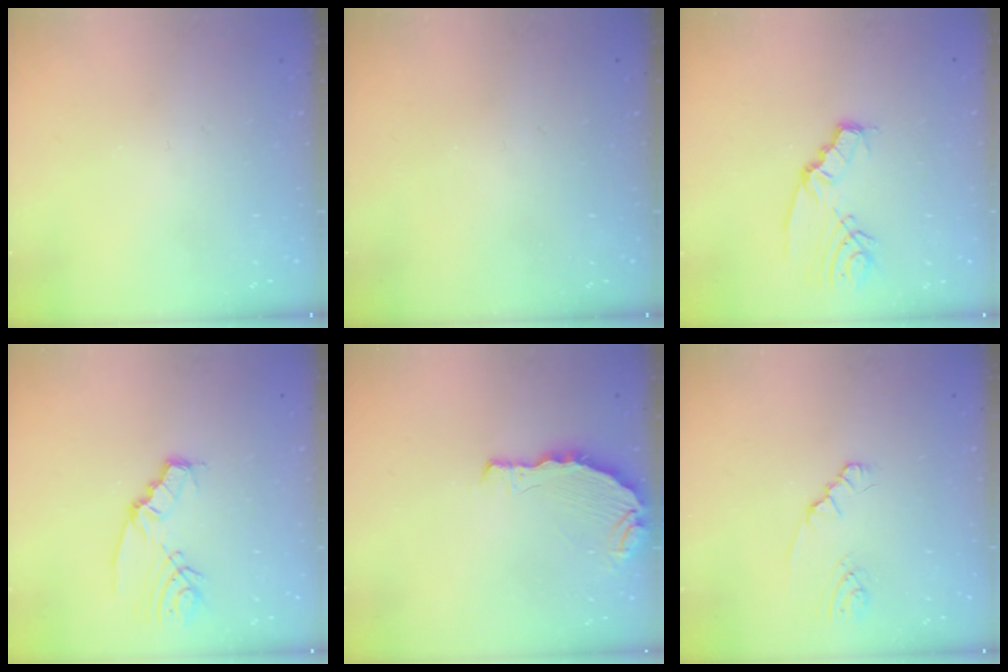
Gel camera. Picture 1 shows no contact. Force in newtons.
{"total": 0.0}
{"total": 6.5, "press": 6.5, "slide": 0.5}
{"total": 6.5, "press": 6.5, "slide": 0.5}
{"total": 7.5, "press": 6.0, "slide": 4.5}
{"total": 1.7, "press": 1.6, "slide": 0.3}